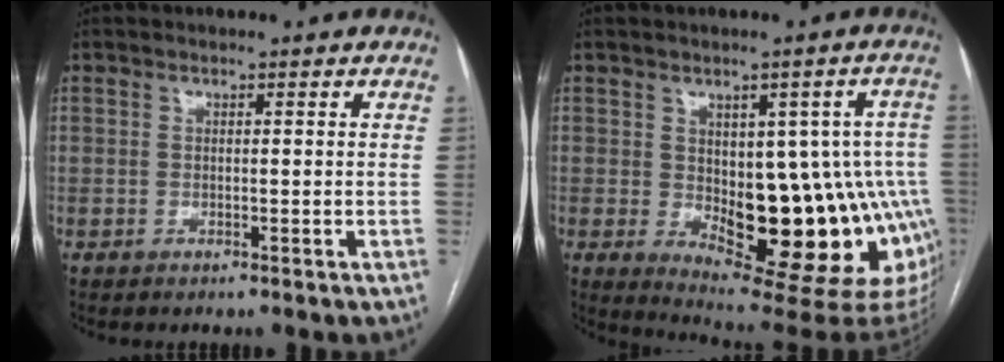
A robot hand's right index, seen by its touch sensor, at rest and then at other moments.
{"total": 19.5, "force": [-3.0, 7.5, 17.8], "torque": [-0.164, 0.018, -0.012]}